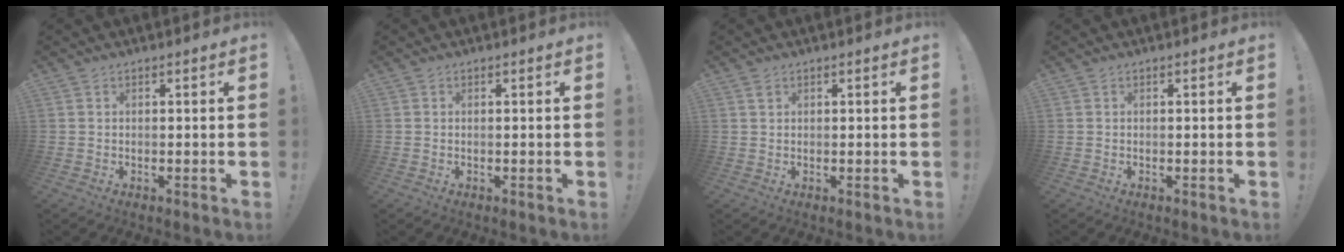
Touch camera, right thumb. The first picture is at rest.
{"total": 0.0}
{"total": 0.9, "force": [0.7, 0.6, 0.4], "torque": [-0.005, 0.000, 0.012]}
{"total": 0.0}